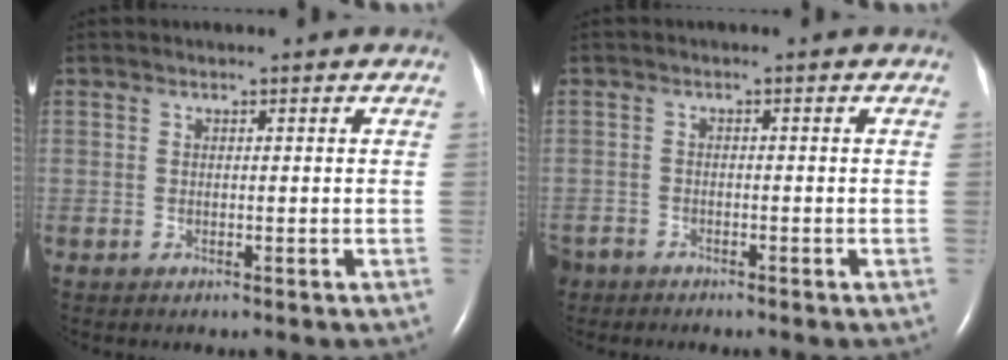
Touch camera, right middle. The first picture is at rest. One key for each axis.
{"total": 3.0, "fx": -2.6, "fy": 1.5, "fz": 0.2, "tx": -0.007, "ty": -0.001, "tz": -0.049}